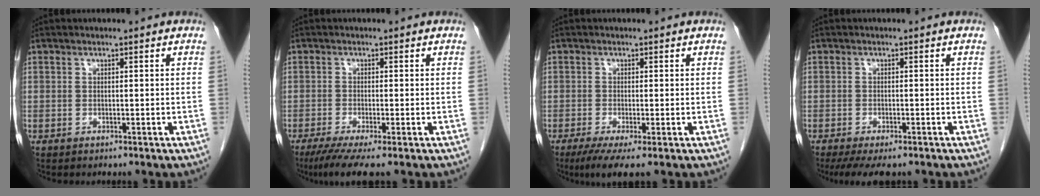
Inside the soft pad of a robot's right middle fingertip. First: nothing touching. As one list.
[{"total": 5.1, "force": [-3.5, 0.0, 3.8], "torque": [-0.061, -0.015, -0.061]}, {"total": 4.5, "force": [-2.4, 0.4, 3.7], "torque": [-0.062, -0.015, -0.040]}, {"total": 6.9, "force": [-5.4, 1.9, 3.8], "torque": [-0.053, -0.011, -0.083]}]